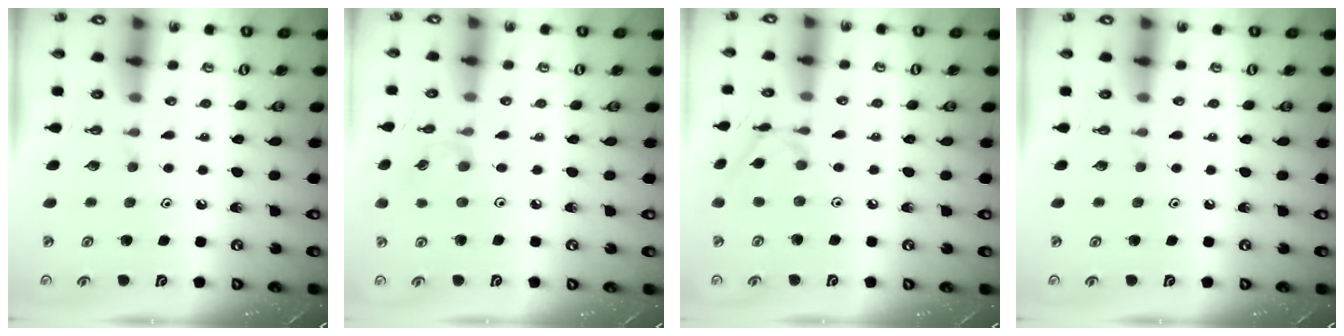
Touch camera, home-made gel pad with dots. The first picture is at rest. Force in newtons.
{"total": 3.6, "press": 3.6, "slide": 0.5}
{"total": 9.1, "press": 9.1, "slide": 0.5}
{"total": 0.0}